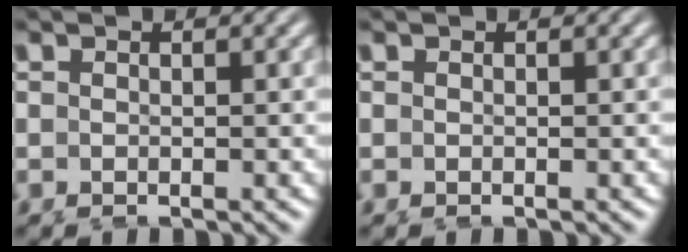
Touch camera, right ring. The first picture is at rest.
{"total": 0.0}